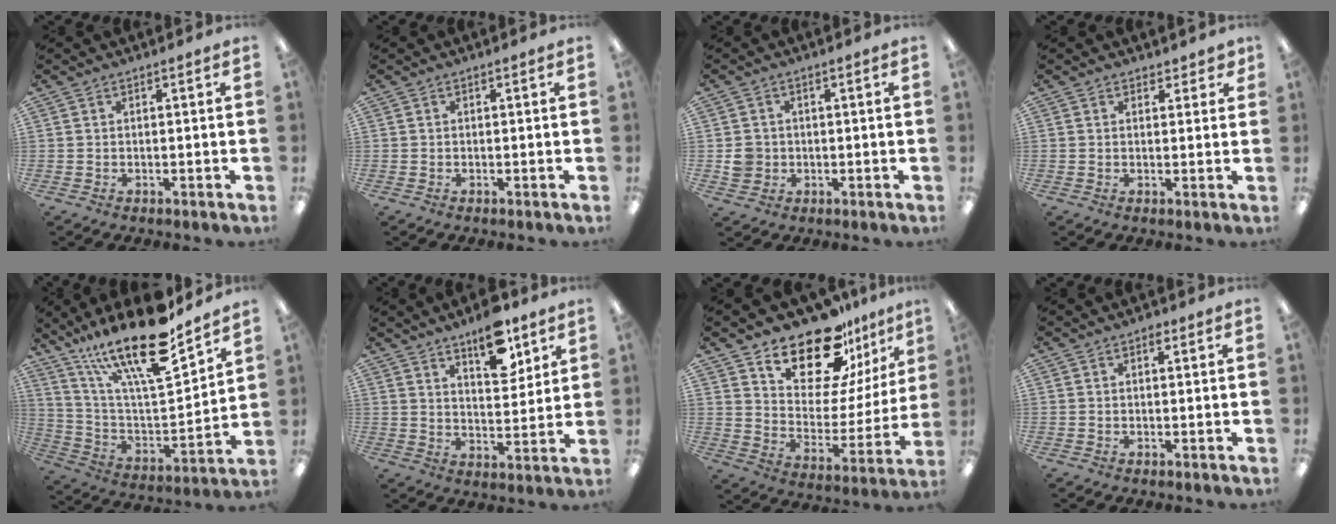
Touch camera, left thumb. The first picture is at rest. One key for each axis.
{"total": 0.0}
{"total": 4.0, "fx": -0.3, "fy": 3.8, "fz": 1.0, "tx": -0.012, "ty": 0.006, "tz": -0.005}
{"total": 2.3, "fx": 1.6, "fy": 1.6, "fz": 0.6, "tx": 0.005, "ty": -0.003, "tz": 0.028}
{"total": 23.1, "fx": 16.5, "fy": 6.5, "fz": 14.8, "tx": -0.263, "ty": -0.113, "tz": 0.276}
{"total": 11.4, "fx": 7.9, "fy": 4.8, "fz": 6.6, "tx": -0.079, "ty": -0.044, "tz": 0.131}
{"total": 18.9, "fx": 15.9, "fy": 7.2, "fz": 7.2, "tx": -0.126, "ty": -0.123, "tz": 0.281}
{"total": 1.0, "fx": 0.5, "fy": 0.6, "fz": 0.7, "tx": -0.008, "ty": 0.000, "tz": 0.007}